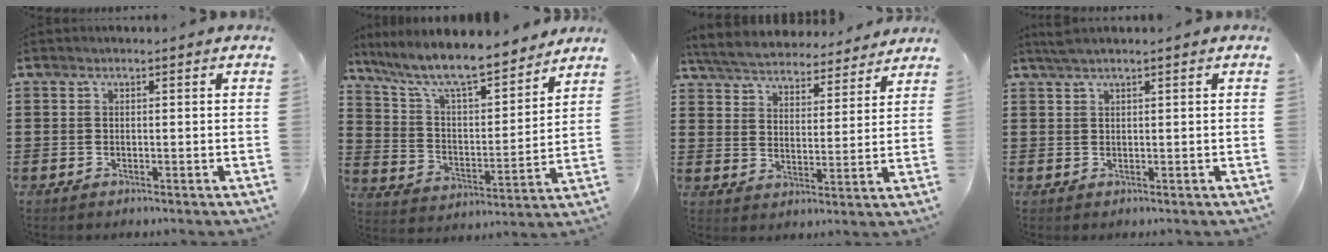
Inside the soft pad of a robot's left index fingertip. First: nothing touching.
{"total": 9.3, "force": [8.2, 1.0, 4.3], "torque": [-0.116, -0.052, 0.138]}
{"total": 5.4, "force": [5.4, 0.4, 0.5], "torque": [-0.040, -0.037, 0.092]}
{"total": 1.5, "force": [1.1, -0.1, 1.1], "torque": [-0.021, 0.000, 0.021]}